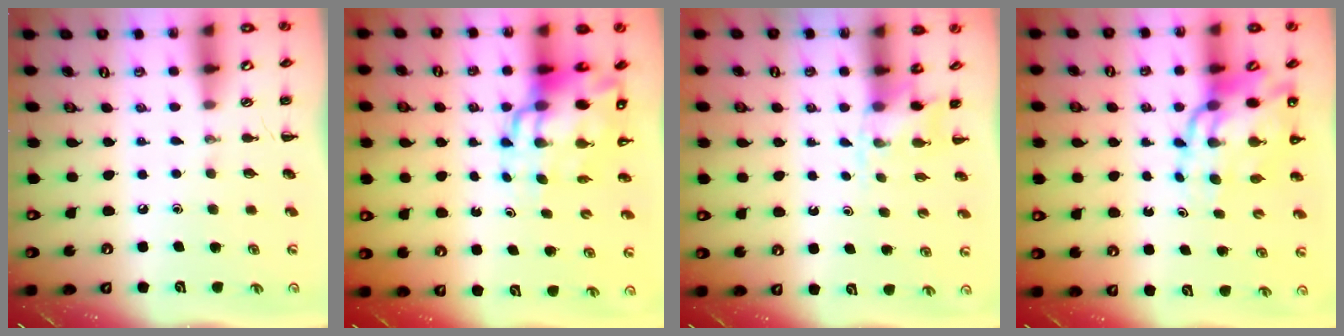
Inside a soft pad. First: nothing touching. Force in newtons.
{"total": 13.2, "press": 12.7, "slide": 3.7}
{"total": 2.9, "press": 2.7, "slide": 1.2}
{"total": 14.2, "press": 13.5, "slide": 4.5}